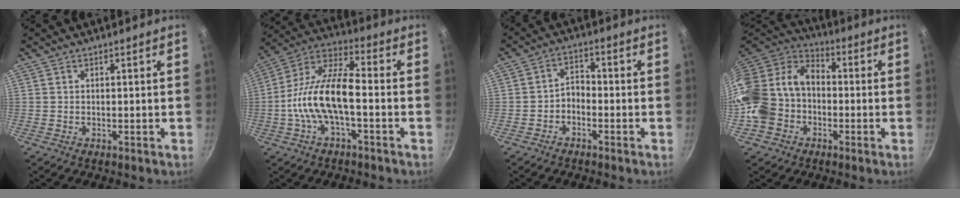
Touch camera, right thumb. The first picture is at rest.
{"total": 16.8, "force": [-2.8, 7.0, 15.0], "torque": [-0.276, 0.044, -0.070]}
{"total": 3.5, "force": [-1.8, 2.3, 2.0], "torque": [-0.023, 0.029, -0.036]}
{"total": 19.3, "force": [-4.1, 15.1, 11.3], "torque": [-0.213, 0.066, -0.091]}